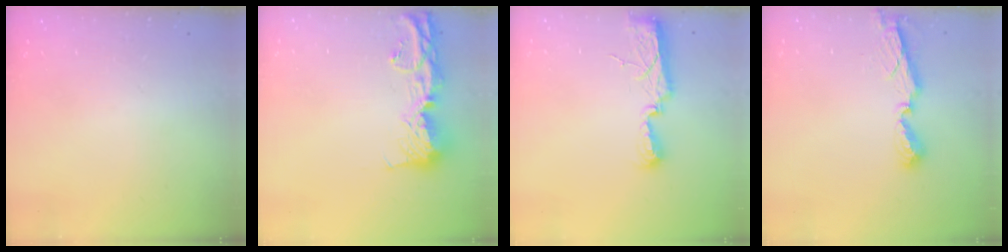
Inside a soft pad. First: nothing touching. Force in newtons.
{"total": 14.4, "press": 14.3, "slide": 1.5}
{"total": 7.8, "press": 7.7, "slide": 1.2}
{"total": 7.8, "press": 7.8, "slide": 0.5}